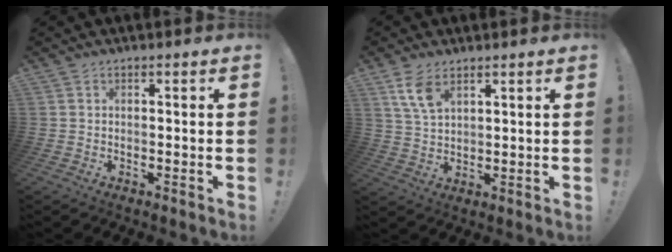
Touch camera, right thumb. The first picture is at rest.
{"total": 7.4, "force": [4.5, 3.4, 4.8], "torque": [-0.092, -0.015, 0.085]}